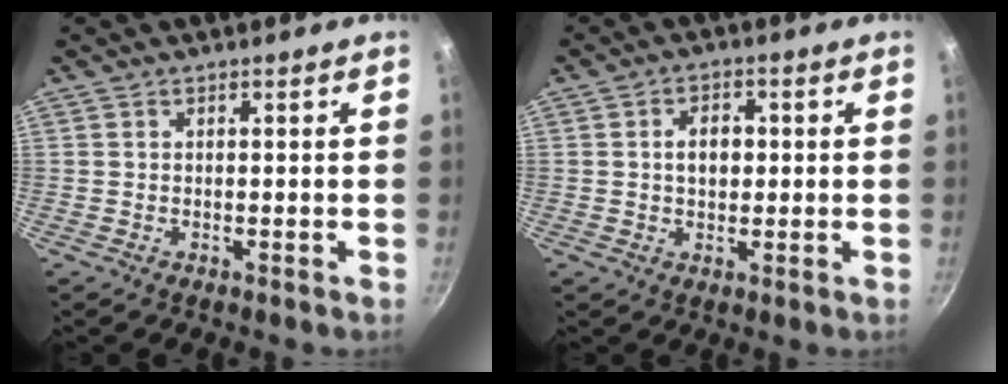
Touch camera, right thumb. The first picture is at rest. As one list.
[{"total": 4.9, "force": [0.4, 3.4, 3.5], "torque": [-0.035, 0.008, 0.004]}]